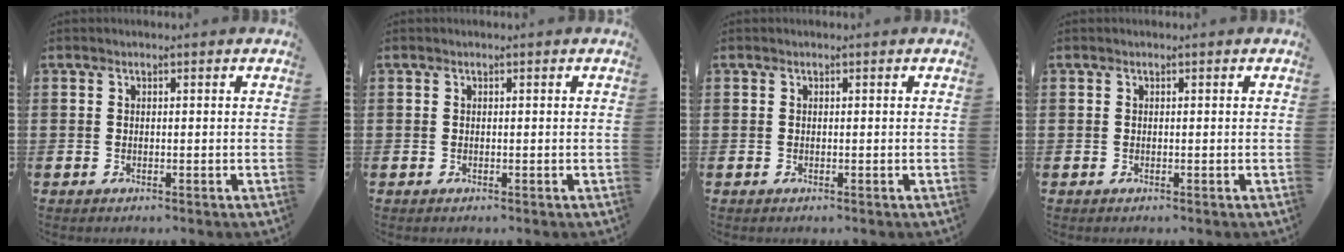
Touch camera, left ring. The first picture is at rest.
{"total": 0.0}
{"total": 0.0}
{"total": 0.0}